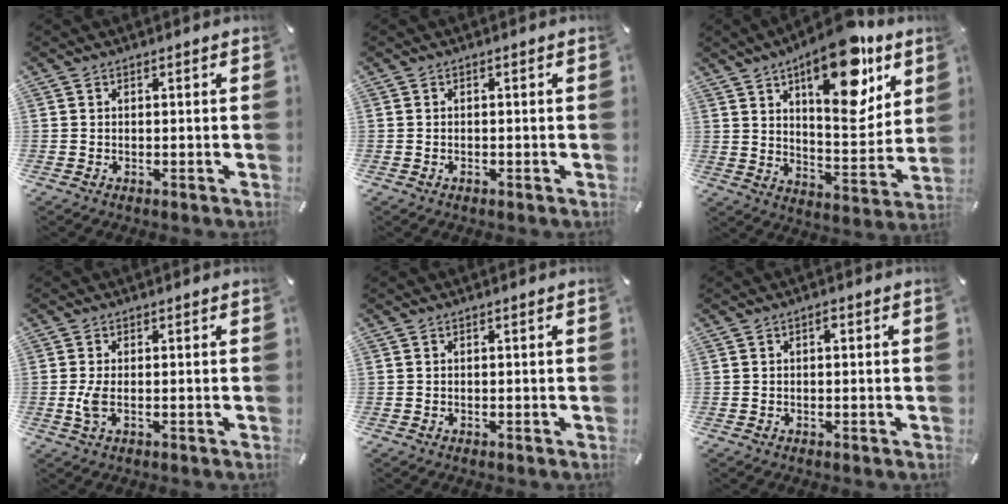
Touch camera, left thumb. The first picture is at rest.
{"total": 0.7, "force": [-0.3, 0.4, 0.5], "torque": [-0.008, -0.002, -0.007]}
{"total": 19.2, "force": [11.8, 8.0, 12.9], "torque": [-0.177, -0.069, 0.193]}
{"total": 3.3, "force": [-0.2, 1.2, 3.1], "torque": [-0.068, -0.004, -0.007]}
{"total": 0.0}
{"total": 1.1, "force": [0.2, 0.5, 0.9], "torque": [-0.019, 0.005, 0.002]}